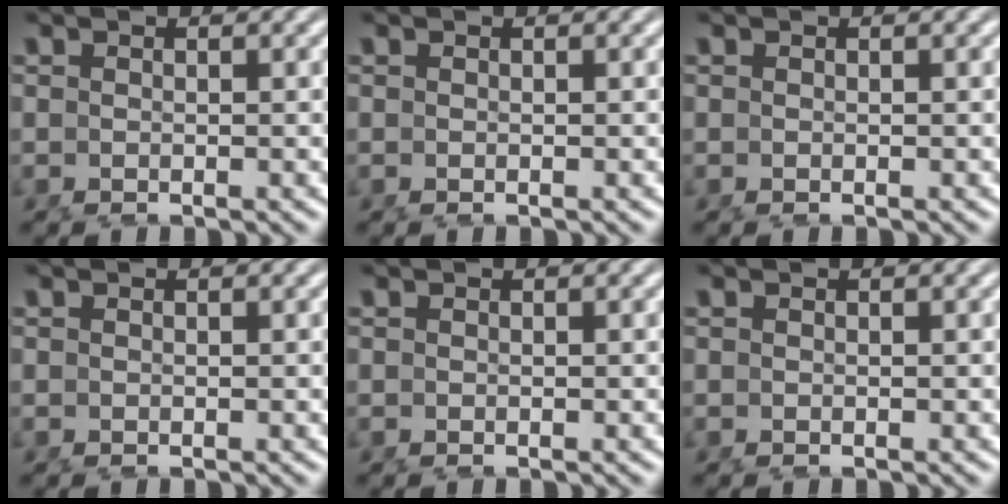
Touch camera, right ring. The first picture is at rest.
{"total": 0.0}
{"total": 0.0}
{"total": 0.0}
{"total": 0.0}
{"total": 0.0}